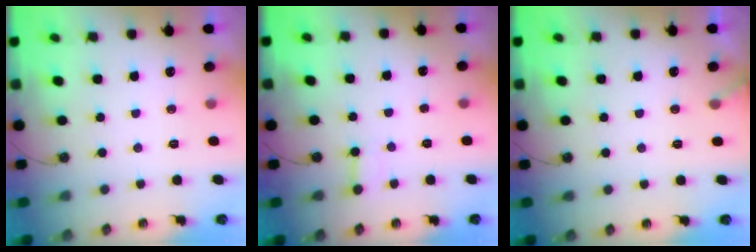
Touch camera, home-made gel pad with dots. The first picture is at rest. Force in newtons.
{"total": 2.5, "press": 2.5, "slide": 0.4}
{"total": 2.9, "press": 2.9, "slide": 0.2}